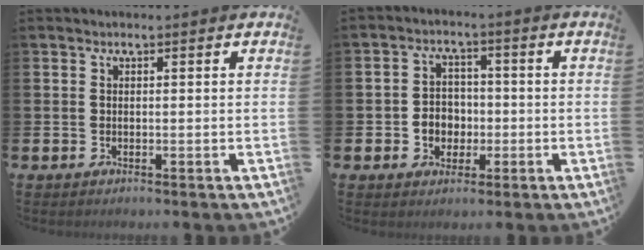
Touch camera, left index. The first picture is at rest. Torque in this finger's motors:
{"motor_torque": [0.52, 0.50, 0.10, 0.03]}